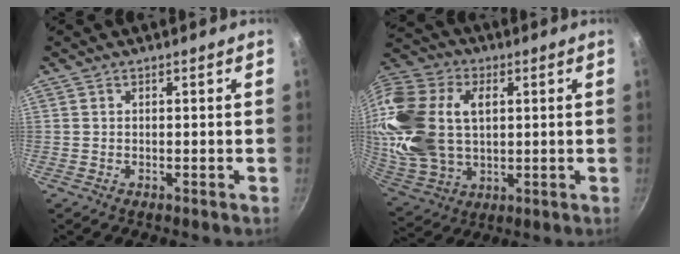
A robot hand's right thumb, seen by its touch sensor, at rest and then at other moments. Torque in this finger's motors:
{"motor_torque": [2.05, 2.12, 1.72, 0.92, 0.51]}